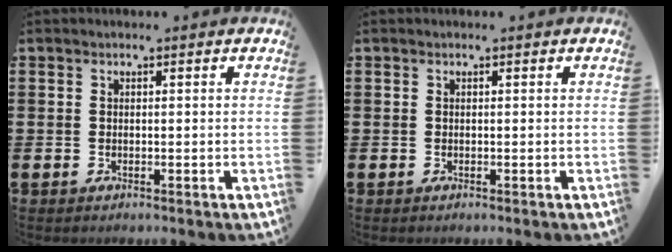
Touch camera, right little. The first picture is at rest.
{"total": 0.0}